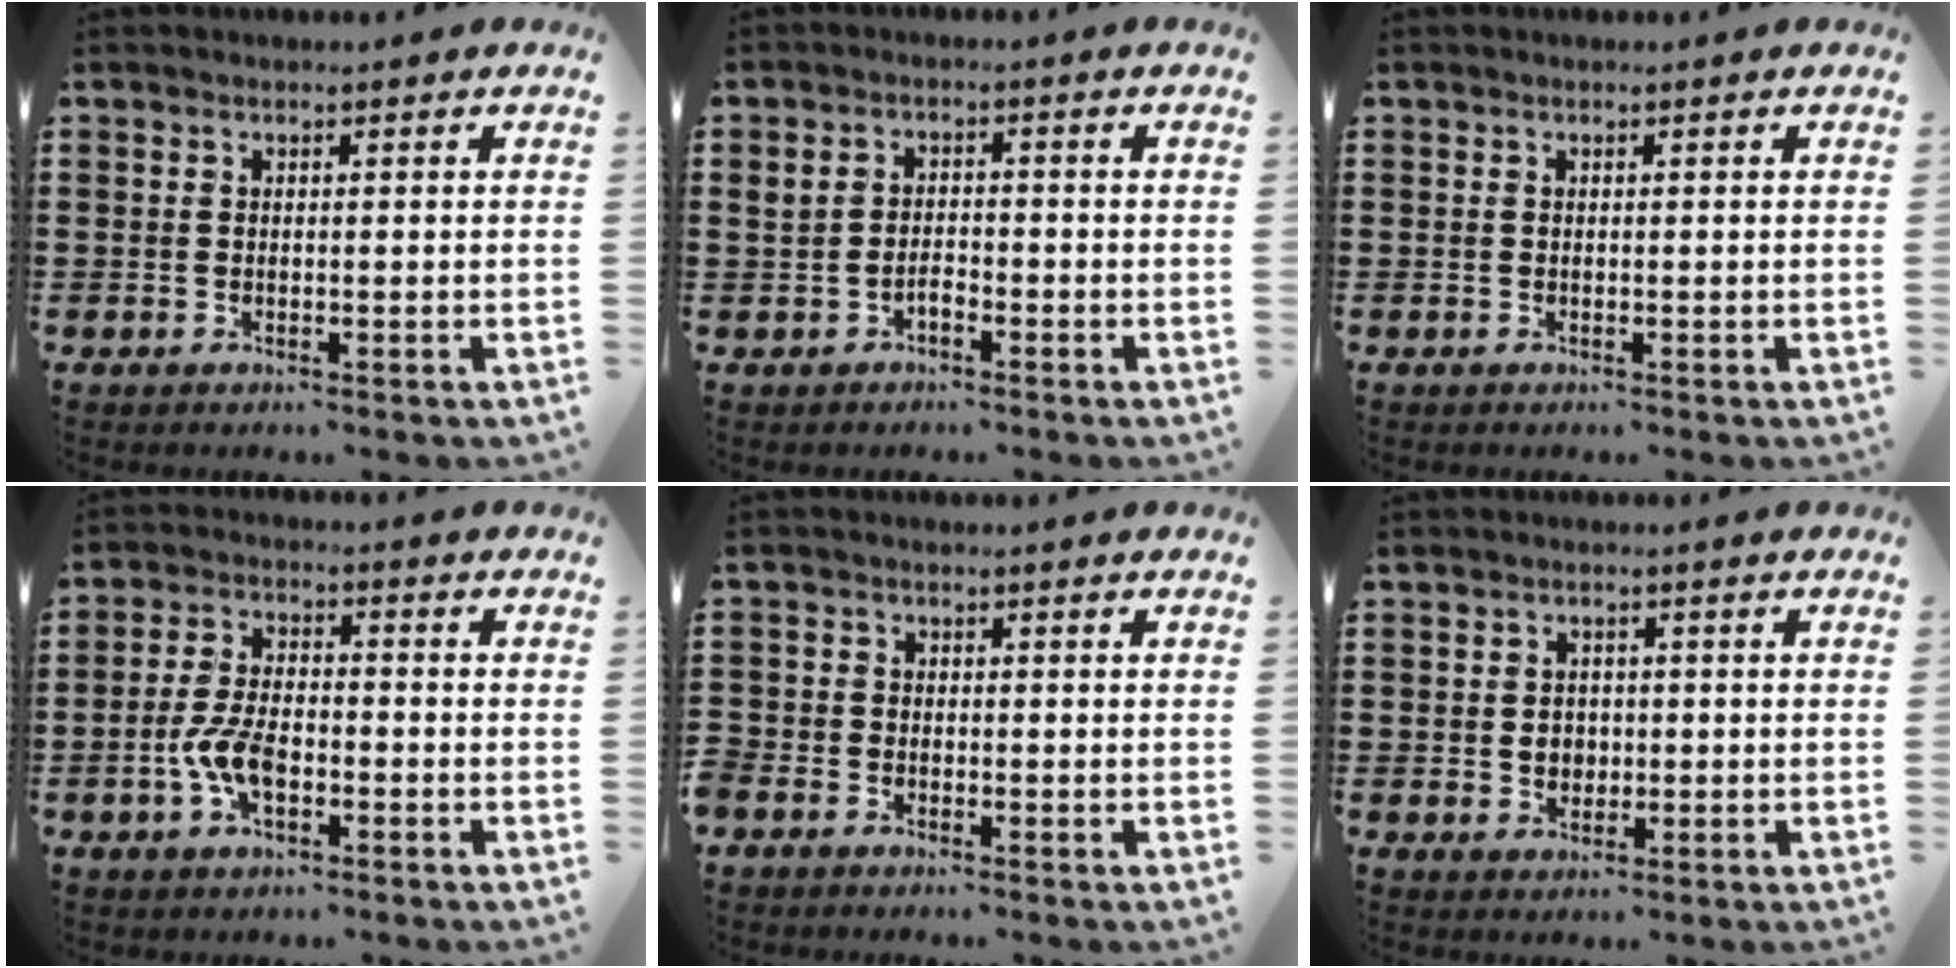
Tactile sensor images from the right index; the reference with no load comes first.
{"total": 2.0, "force": [-0.9, 1.2, 1.4], "torque": [-0.029, 0.001, -0.018]}
{"total": 0.0}
{"total": 6.4, "force": [-2.2, 3.0, 5.3], "torque": [-0.122, -0.004, -0.044]}
{"total": 1.4, "force": [-1.3, 0.4, 0.0], "torque": [-0.003, 0.000, -0.028]}
{"total": 2.5, "force": [-0.2, 2.1, 1.4], "torque": [-0.025, 0.001, -0.007]}